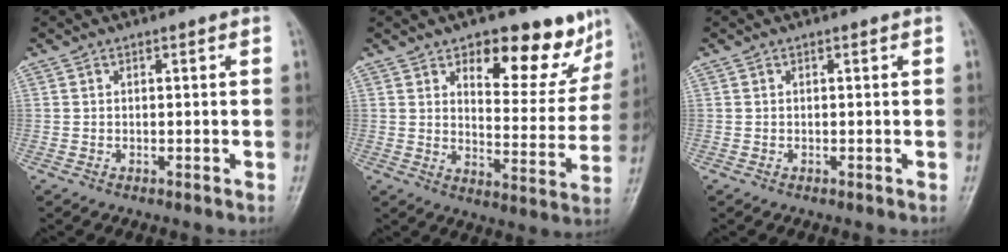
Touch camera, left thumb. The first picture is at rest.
{"total": 12.3, "force": [9.2, 6.2, 5.3], "torque": [-0.015, -0.062, 0.112]}
{"total": 0.0}